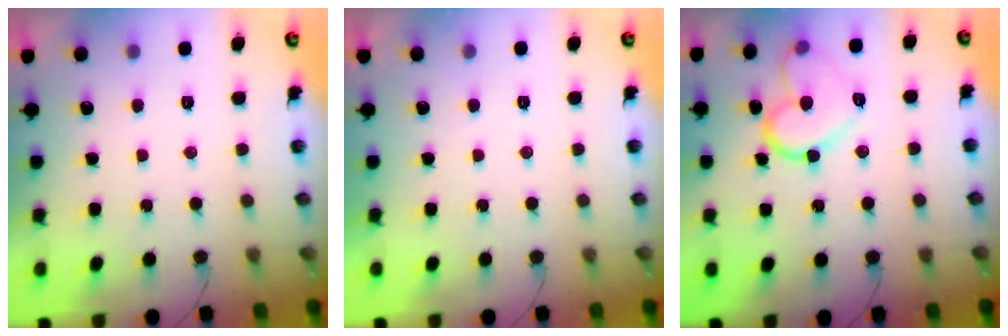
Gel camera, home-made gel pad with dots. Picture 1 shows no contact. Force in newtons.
{"total": 1.7, "press": 1.7, "slide": 0.0}
{"total": 12.9, "press": 12.9, "slide": 0.6}